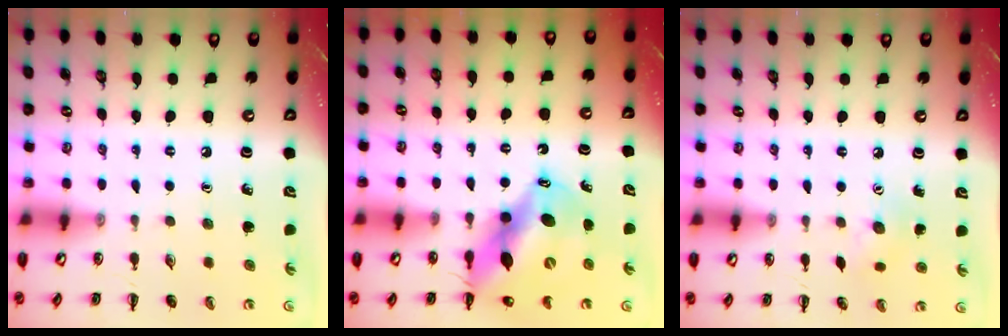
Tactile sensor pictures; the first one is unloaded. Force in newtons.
{"total": 14.4, "press": 13.8, "slide": 4.2}
{"total": 4.8, "press": 4.6, "slide": 1.1}